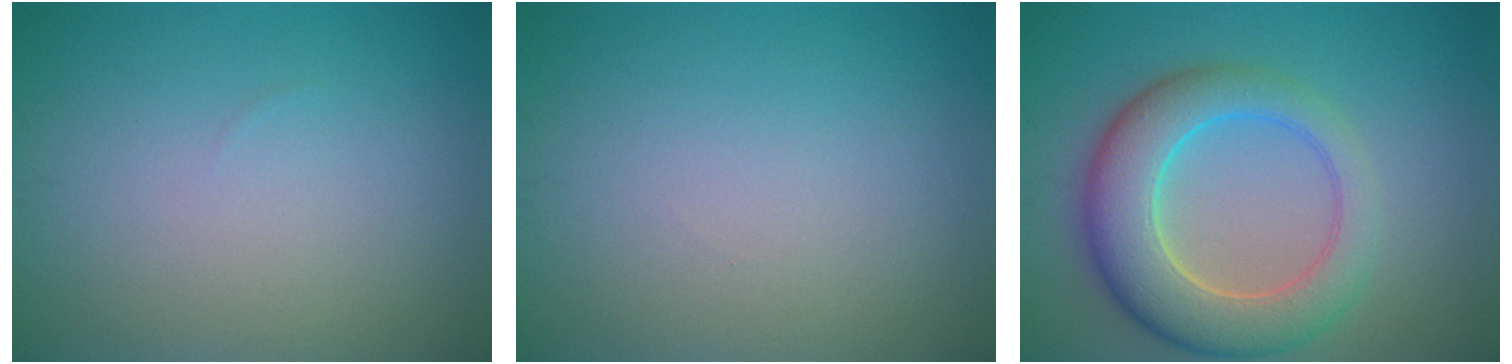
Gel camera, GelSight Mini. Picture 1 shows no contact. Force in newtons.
{"total": 0.0}
{"total": 7.7, "press": 7.7, "slide": 0.5}